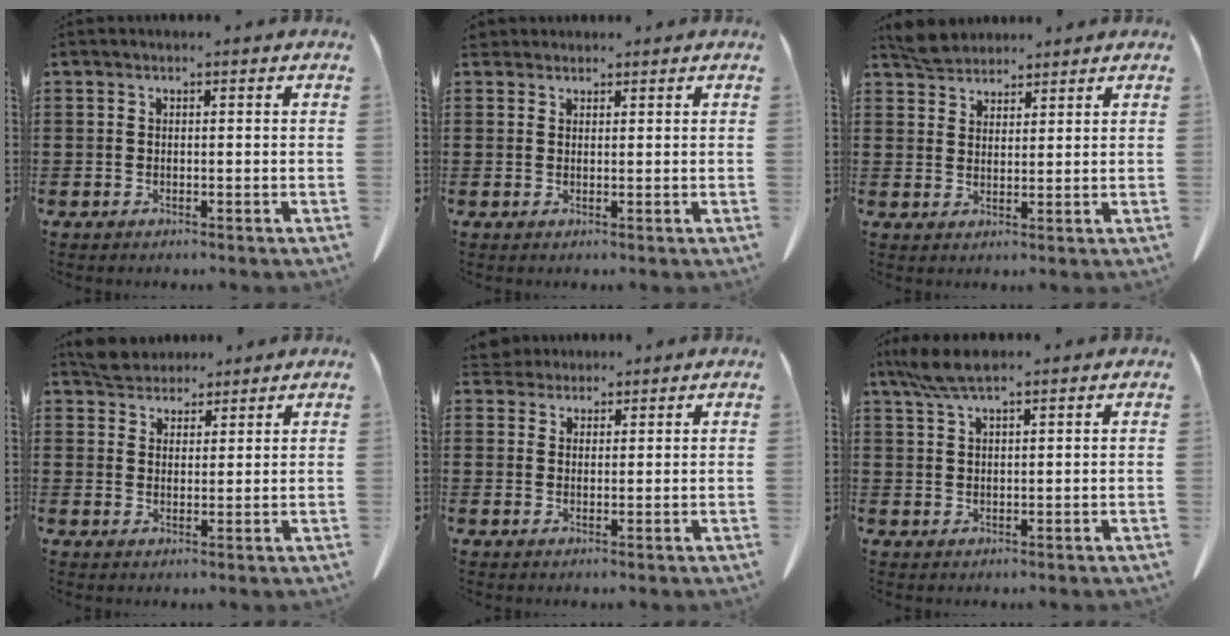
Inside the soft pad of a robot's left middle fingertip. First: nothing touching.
{"total": 1.8, "force": [1.6, 0.8, 0.3], "torque": [-0.012, 0.004, 0.032]}
{"total": 3.8, "force": [3.5, 1.2, 0.6], "torque": [-0.023, 0.000, 0.069]}
{"total": 4.2, "force": [3.9, 1.4, 0.3], "torque": [-0.020, -0.005, 0.077]}
{"total": 2.8, "force": [2.7, 0.9, 0.0], "torque": [-0.009, -0.002, 0.053]}
{"total": 5.2, "force": [3.9, 0.7, 3.4], "torque": [-0.075, -0.003, 0.072]}